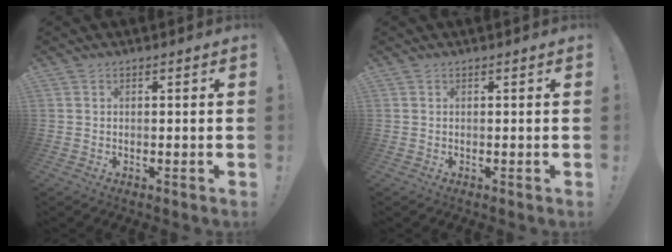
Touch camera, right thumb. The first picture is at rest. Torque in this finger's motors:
{"motor_torque": [0.02, -0.15, -0.16, 0.09, -0.04]}